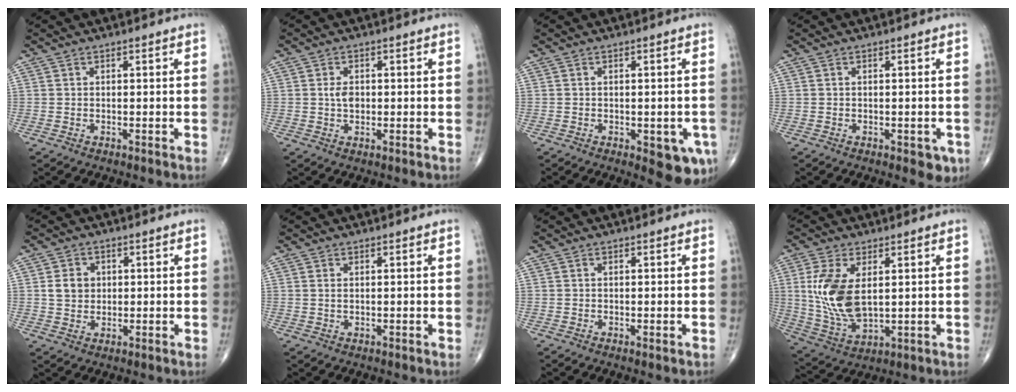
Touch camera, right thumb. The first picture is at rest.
{"total": 2.9, "force": [0.1, 1.8, 2.2], "torque": [-0.037, 0.000, 0.001]}
{"total": 7.5, "force": [-2.7, 3.1, 6.2], "torque": [-0.053, -0.006, -0.026]}
{"total": 3.4, "force": [-1.3, 1.7, 2.7], "torque": [-0.016, -0.002, -0.012]}
{"total": 4.6, "force": [0.8, 3.9, 2.3], "torque": [-0.022, -0.001, 0.014]}
{"total": 0.8, "force": [0.3, 0.4, 0.6], "torque": [-0.015, 0.001, 0.007]}
{"total": 0.7, "force": [-0.2, 0.2, 0.7], "torque": [-0.012, -0.003, -0.003]}
{"total": 12.9, "force": [2.2, 6.8, 10.7], "torque": [-0.220, -0.015, 0.057]}